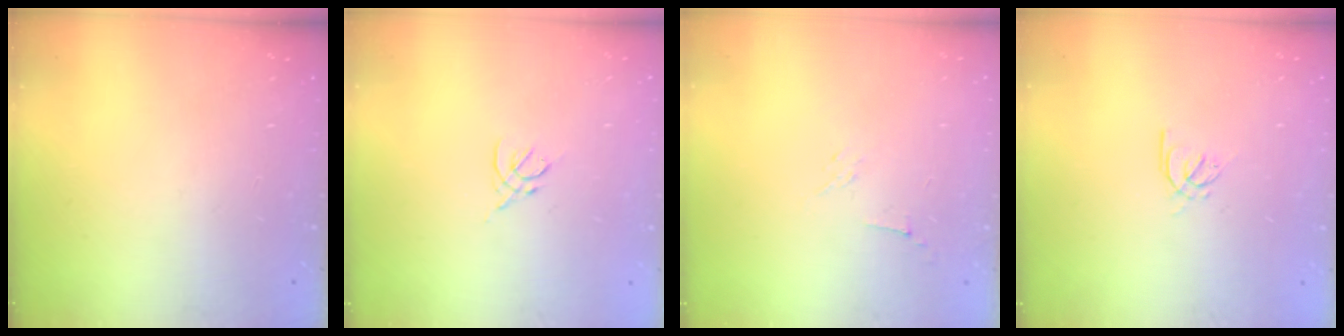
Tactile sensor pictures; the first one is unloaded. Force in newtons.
{"total": 2.6, "press": 2.5, "slide": 0.7}
{"total": 2.9, "press": 2.8, "slide": 0.8}
{"total": 2.6, "press": 2.5, "slide": 0.7}